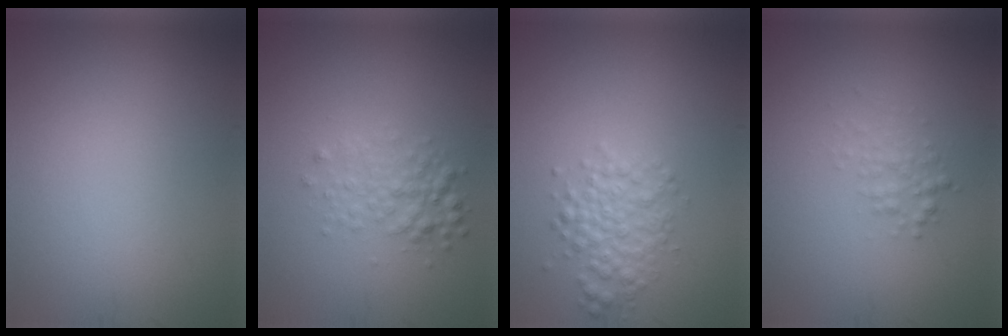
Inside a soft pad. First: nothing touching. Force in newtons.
{"total": 2.5, "press": 2.5, "slide": 0.0}
{"total": 3.0, "press": 3.0, "slide": 0.1}
{"total": 1.5, "press": 1.5, "slide": 0.0}